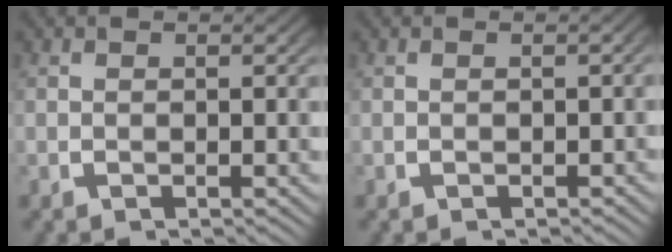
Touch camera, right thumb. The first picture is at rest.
{"total": 0.7, "force": [-0.5, 0.3, 0.4], "torque": [-0.004, -0.002, -0.007]}